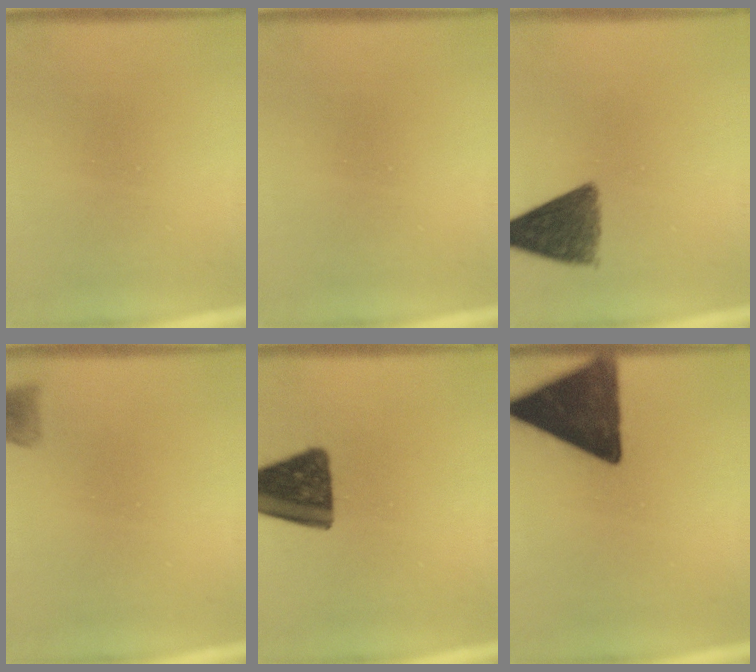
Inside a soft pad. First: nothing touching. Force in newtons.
{"total": 0.0}
{"total": 8.8}
{"total": 2.0}
{"total": 15.1}
{"total": 13.0}